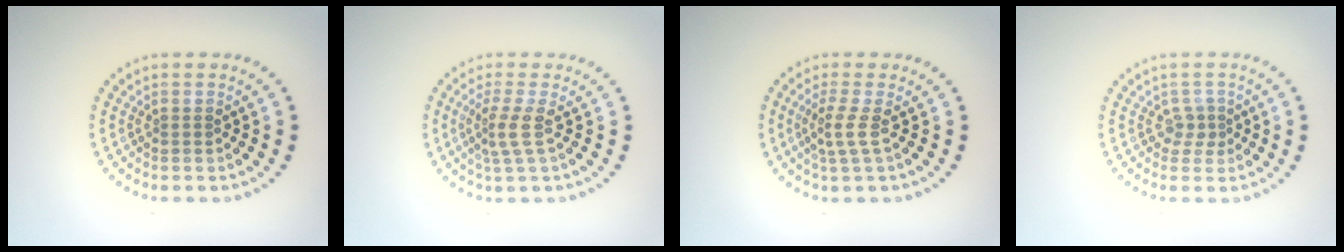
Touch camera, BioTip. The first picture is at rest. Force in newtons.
{"total": 2.2, "press": 1.6, "slide": 1.5}
{"total": 2.0, "press": 1.5, "slide": 1.4}
{"total": 1.6, "press": 1.2, "slide": 1.1}